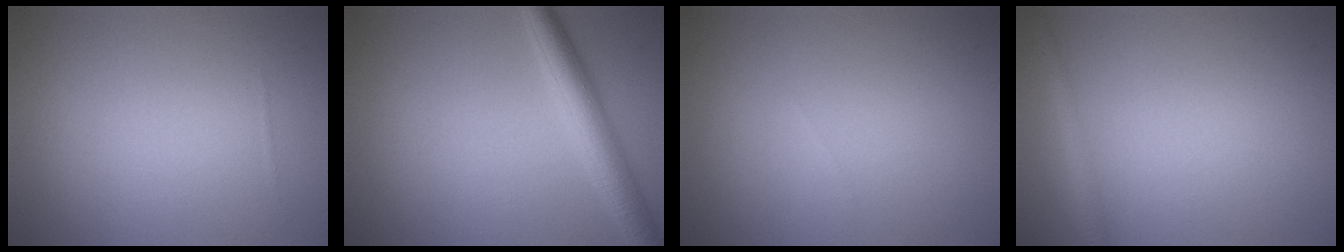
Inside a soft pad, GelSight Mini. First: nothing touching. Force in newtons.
{"total": 4.0, "press": 4.0, "slide": 0.1}
{"total": 0.0}
{"total": 1.3, "press": 1.3, "slide": 0.1}